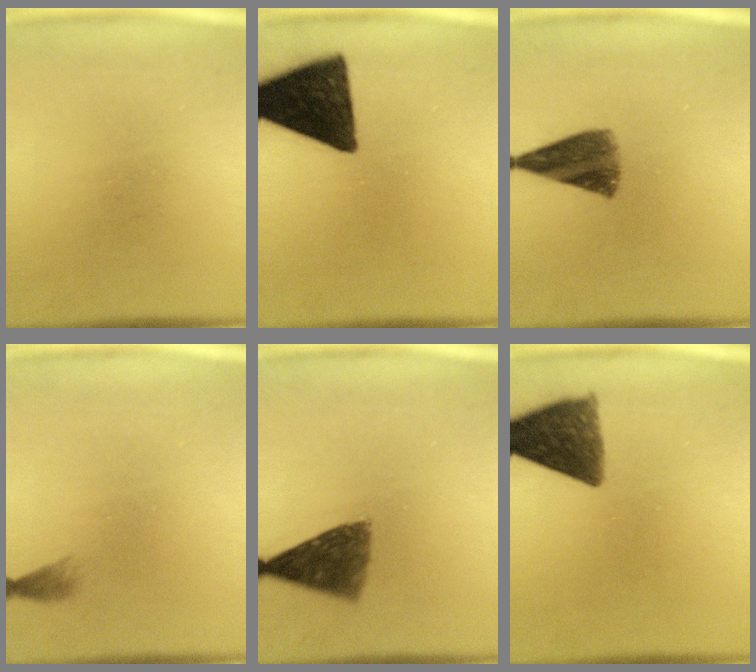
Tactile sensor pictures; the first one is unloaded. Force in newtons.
{"total": 15.1}
{"total": 7.6}
{"total": 1.0}
{"total": 7.8}
{"total": 10.0}